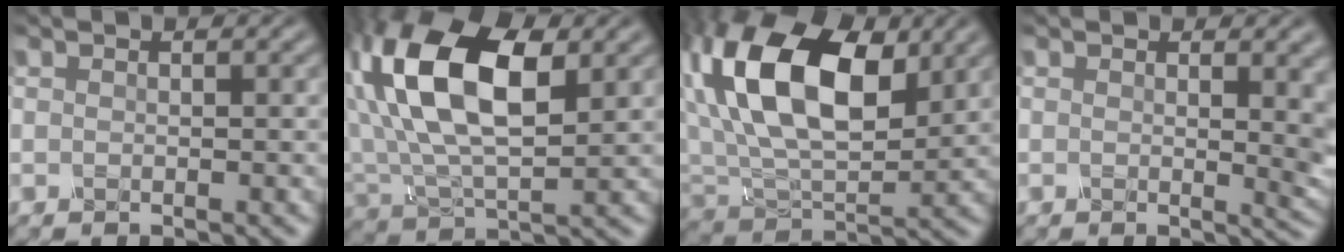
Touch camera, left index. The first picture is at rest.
{"total": 11.8, "force": [2.8, 6.6, 9.4], "torque": [-0.186, 0.013, 0.051]}
{"total": 14.3, "force": [4.5, 8.0, 11.0], "torque": [-0.218, 0.024, 0.081]}
{"total": 6.1, "force": [1.6, 2.5, 5.3], "torque": [-0.025, 0.008, 0.027]}